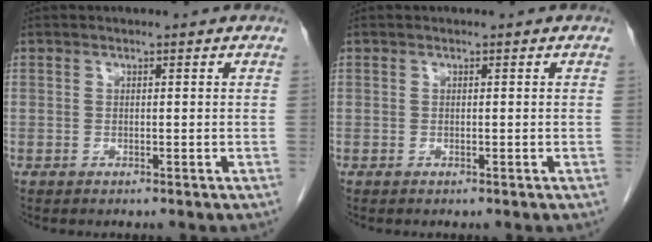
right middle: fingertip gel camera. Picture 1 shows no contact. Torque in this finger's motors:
{"motor_torque": [0.26, -0.18, 0.02, 0.00]}